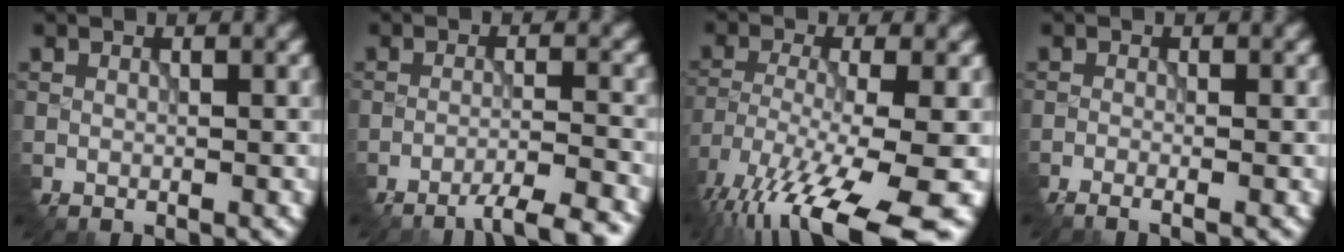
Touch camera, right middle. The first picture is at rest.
{"total": 4.8, "force": [-4.2, 0.3, 2.4], "torque": [-0.034, -0.003, -0.064]}
{"total": 13.6, "force": [-8.8, 3.3, 9.9], "torque": [-0.195, -0.025, -0.129]}
{"total": 2.1, "force": [-1.5, 0.6, 1.4], "torque": [-0.025, -0.003, -0.024]}